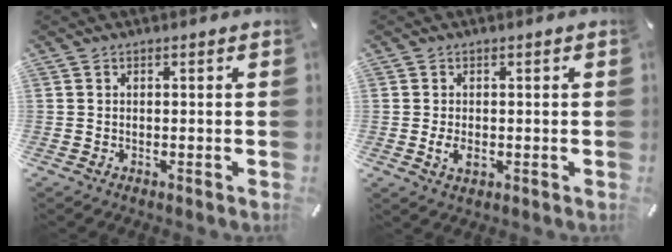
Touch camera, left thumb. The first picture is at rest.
{"total": 2.9, "force": [-0.4, 1.9, 2.2], "torque": [-0.048, -0.008, -0.011]}